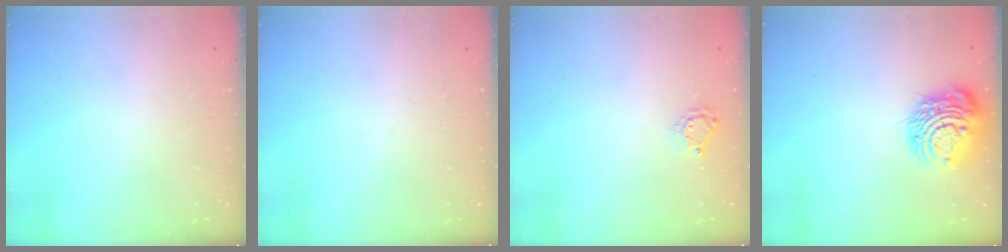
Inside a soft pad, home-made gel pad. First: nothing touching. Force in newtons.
{"total": 0.0}
{"total": 5.0, "press": 5.0, "slide": 0.3}
{"total": 12.4, "press": 12.4, "slide": 1.4}